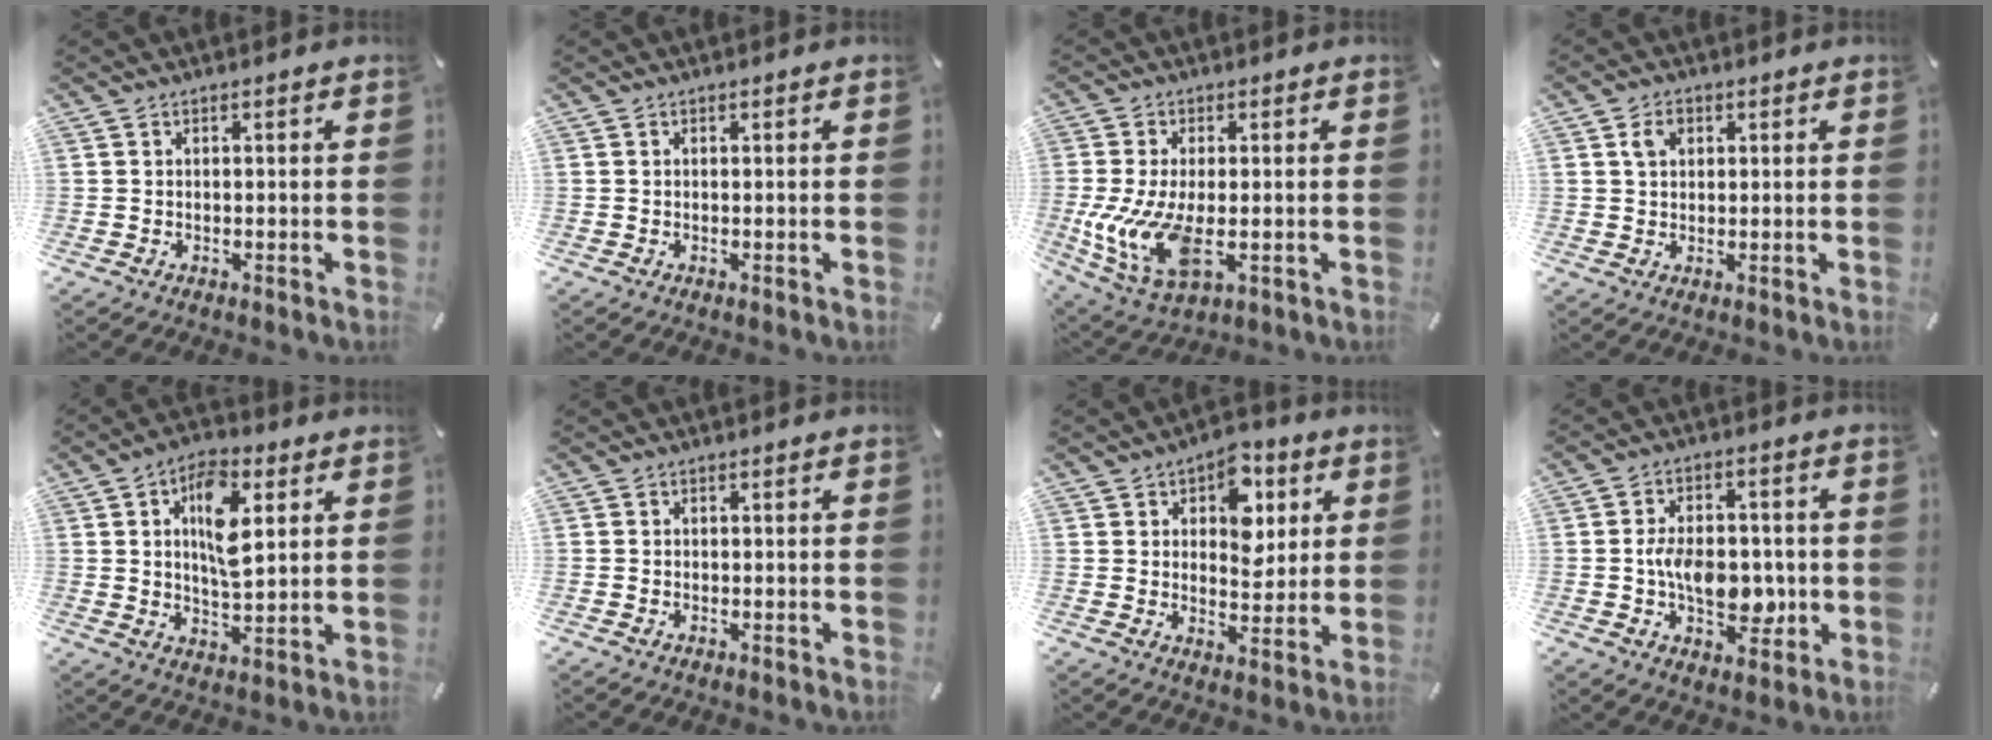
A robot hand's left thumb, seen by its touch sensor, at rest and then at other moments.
{"total": 0.0}
{"total": 14.1, "force": [-1.9, 7.3, 11.9], "torque": [-0.268, -0.019, -0.030]}
{"total": 3.3, "force": [1.3, 2.5, 1.8], "torque": [-0.023, 0.002, 0.019]}
{"total": 11.4, "force": [3.7, 5.9, 9.1], "torque": [-0.150, -0.003, 0.058]}
{"total": 0.6, "force": [-0.2, 0.4, 0.3], "torque": [-0.005, 0.002, -0.005]}
{"total": 9.9, "force": [4.0, 6.8, 5.9], "torque": [-0.060, -0.015, 0.061]}
{"total": 11.6, "force": [-1.5, 7.5, 8.7], "torque": [-0.126, 0.009, -0.022]}